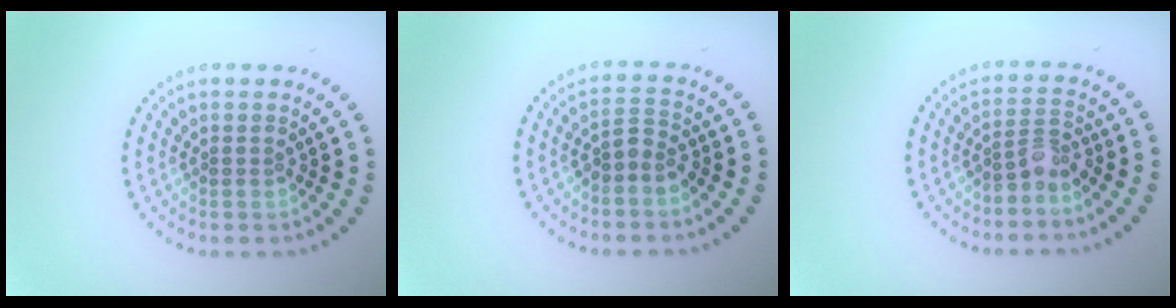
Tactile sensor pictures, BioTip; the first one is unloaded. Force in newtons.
{"total": 1.8, "press": 1.3, "slide": 1.3}
{"total": 2.0, "press": 1.6, "slide": 1.3}